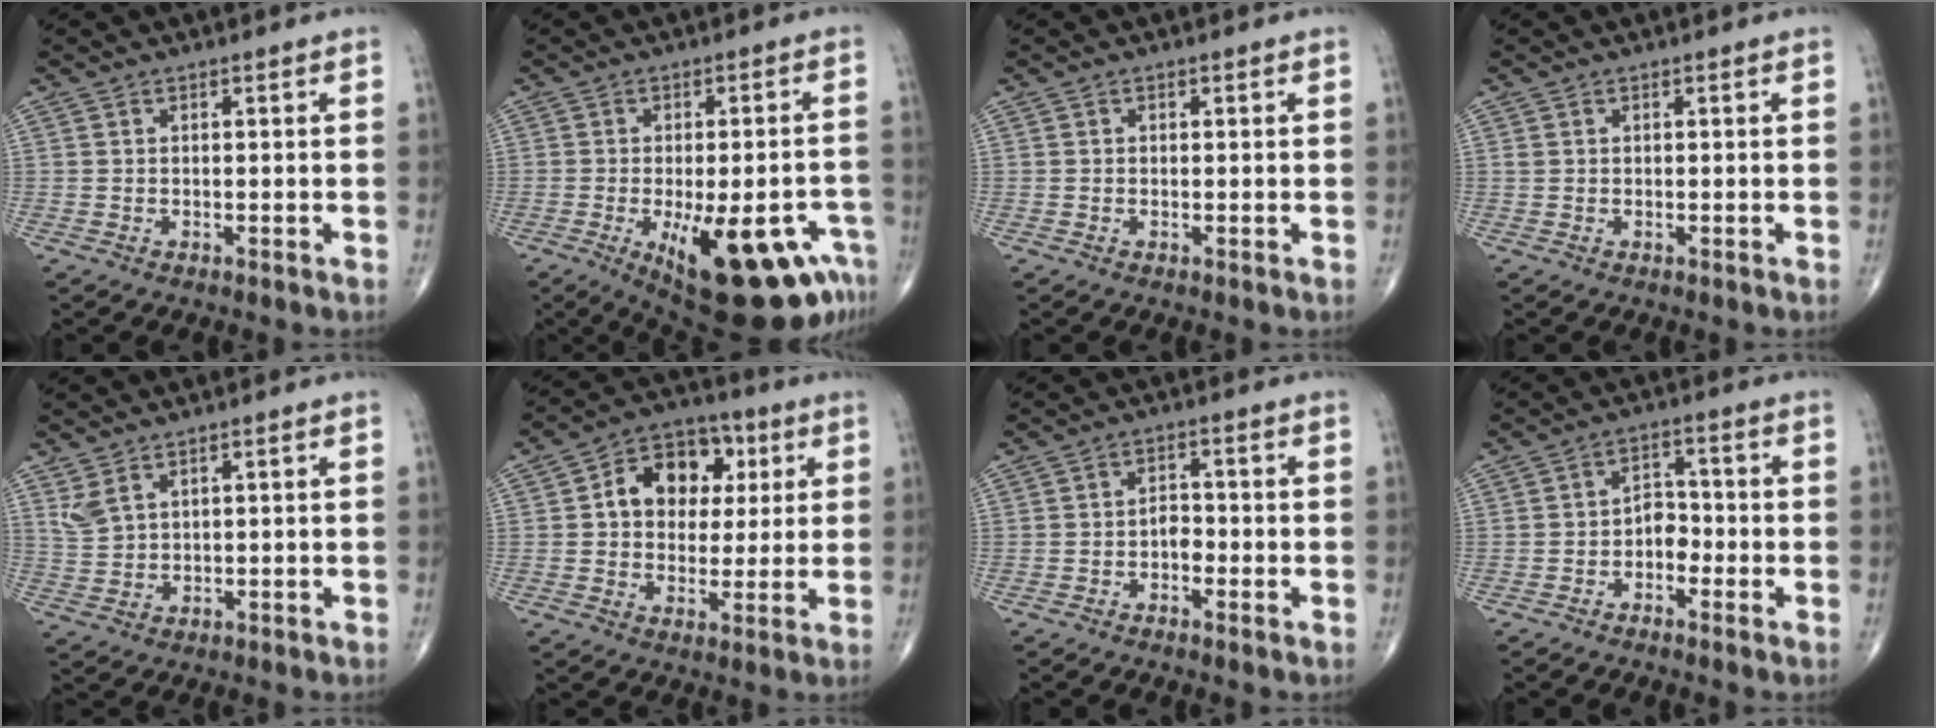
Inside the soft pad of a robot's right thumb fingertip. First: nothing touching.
{"total": 20.3, "force": [-9.5, 7.6, 16.3], "torque": [-0.156, 0.013, -0.116]}
{"total": 0.0}
{"total": 0.6, "force": [0.2, 0.5, 0.2], "torque": [-0.002, 0.002, 0.004]}
{"total": 3.6, "force": [2.4, 1.6, 2.1], "torque": [-0.044, -0.009, 0.058]}
{"total": 13.0, "force": [2.9, 9.8, 8.0], "torque": [-0.078, 0.011, 0.038]}
{"total": 2.9, "force": [-1.1, 1.7, 2.0], "torque": [-0.018, 0.012, -0.025]}
{"total": 4.1, "force": [-1.7, 2.7, 2.5], "torque": [-0.016, 0.024, -0.041]}